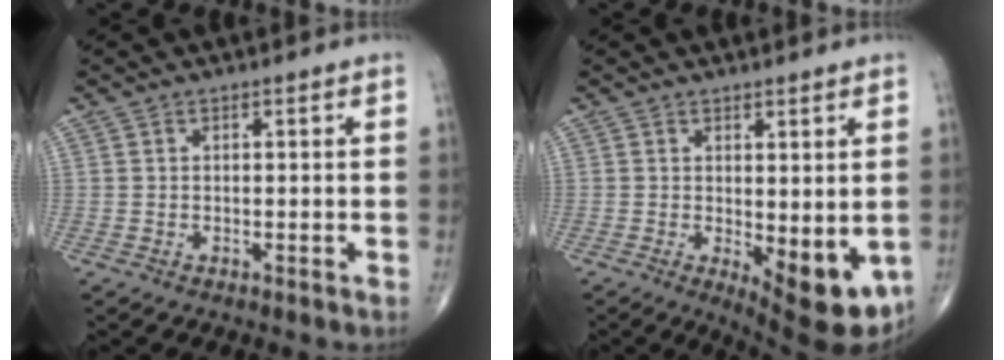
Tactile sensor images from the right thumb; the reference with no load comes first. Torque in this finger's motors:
{"motor_torque": [-0.33, 0.49, 0.13, -0.11, 0.06]}